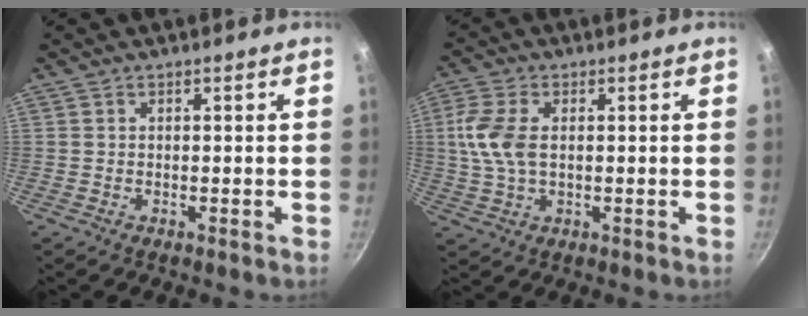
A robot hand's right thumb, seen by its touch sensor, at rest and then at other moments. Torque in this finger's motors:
{"motor_torque": [0.89, 0.84, 0.86, 0.04, 0.35]}